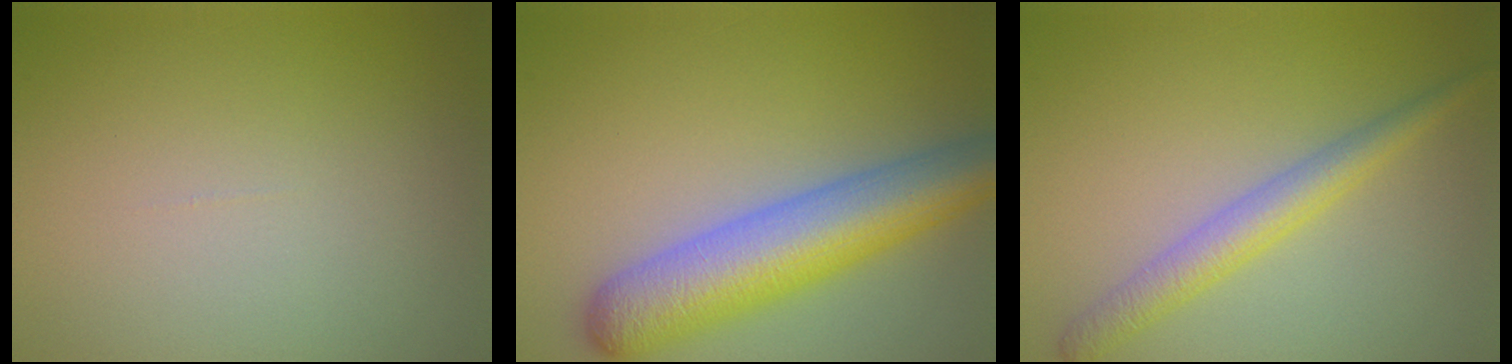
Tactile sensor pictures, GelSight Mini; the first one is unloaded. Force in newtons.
{"total": 7.9, "press": 7.9, "slide": 0.4}
{"total": 3.0, "press": 3.0, "slide": 0.1}